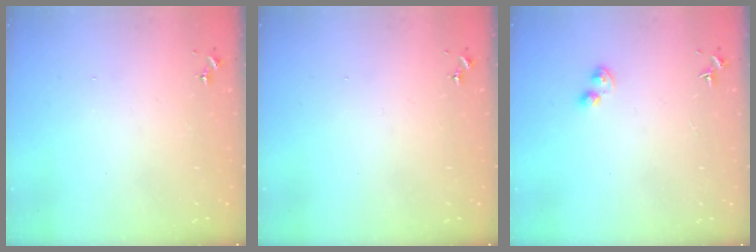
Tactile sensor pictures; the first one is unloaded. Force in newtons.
{"total": 0.0}
{"total": 3.3, "press": 3.2, "slide": 0.8}